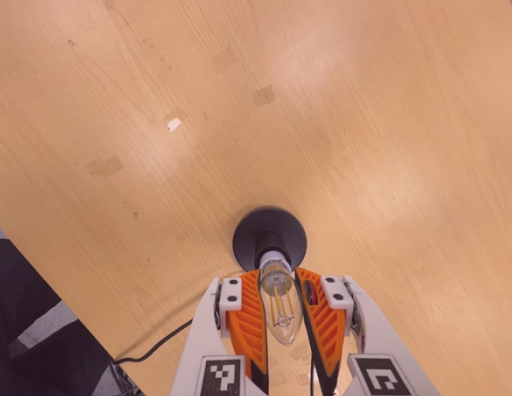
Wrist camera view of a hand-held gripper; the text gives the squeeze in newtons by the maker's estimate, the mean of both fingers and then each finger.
{"total": 22.7, "left": 23.4, "right": 21.9}